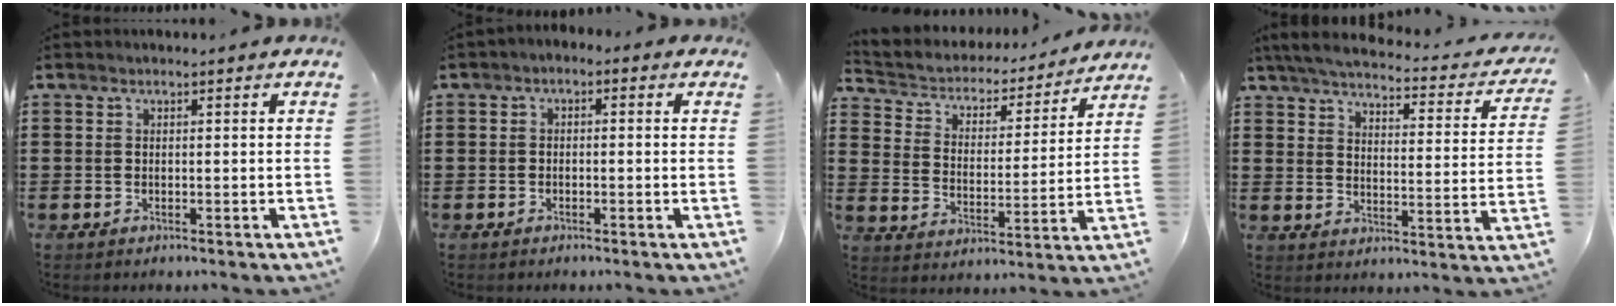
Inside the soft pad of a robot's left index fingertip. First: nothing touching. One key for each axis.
{"total": 1.3, "fx": -1.1, "fy": 0.5, "fz": 0.3, "tx": -0.009, "ty": 0.004, "tz": -0.025}
{"total": 3.5, "fx": 3.3, "fy": 1.2, "fz": 0.4, "tx": -0.031, "ty": -0.027, "tz": 0.047}
{"total": 4.6, "fx": 4.2, "fy": 0.0, "fz": 1.9, "tx": -0.060, "ty": -0.027, "tz": 0.068}